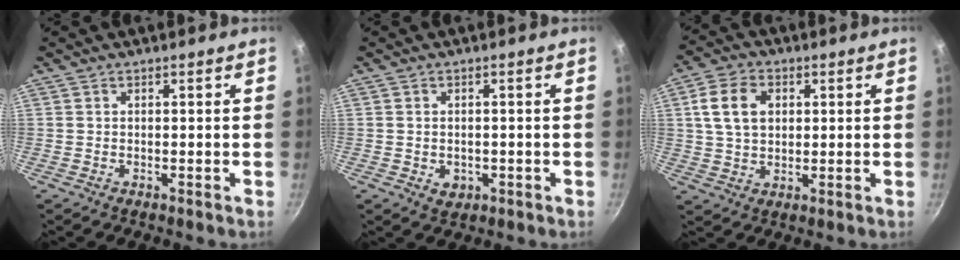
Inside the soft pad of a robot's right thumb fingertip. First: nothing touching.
{"total": 2.9, "force": [-0.7, 2.3, 1.6], "torque": [-0.022, 0.001, -0.002]}
{"total": 9.2, "force": [2.2, 6.6, 6.0], "torque": [-0.097, 0.007, 0.035]}